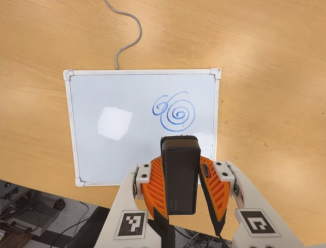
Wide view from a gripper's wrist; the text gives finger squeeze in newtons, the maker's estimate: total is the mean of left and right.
{"total": 7.7, "left": 6.3, "right": 9.0}